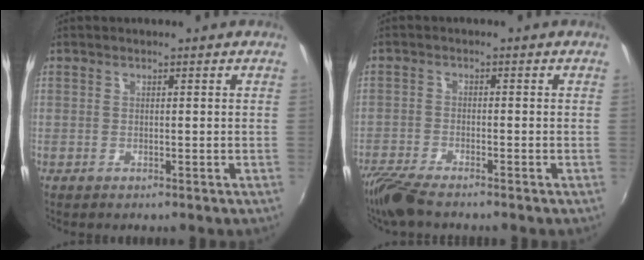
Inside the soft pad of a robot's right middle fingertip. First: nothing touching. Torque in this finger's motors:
{"motor_torque": [0.29, -0.29, 0.15, 0.07]}